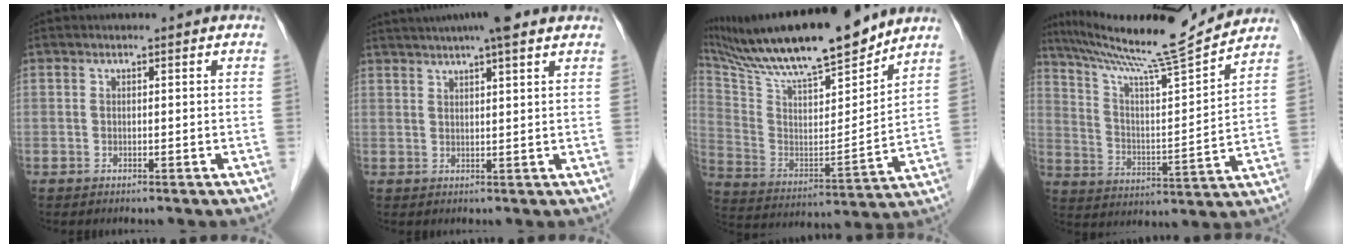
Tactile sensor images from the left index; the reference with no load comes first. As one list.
[{"total": 10.9, "force": [8.8, 0.8, 6.4], "torque": [-0.100, 0.033, 0.117]}, {"total": 23.0, "force": [19.5, 2.8, 11.7], "torque": [-0.217, 0.002, 0.330]}, {"total": 17.3, "force": [15.8, -1.2, 7.0], "torque": [-0.125, -0.019, 0.253]}]